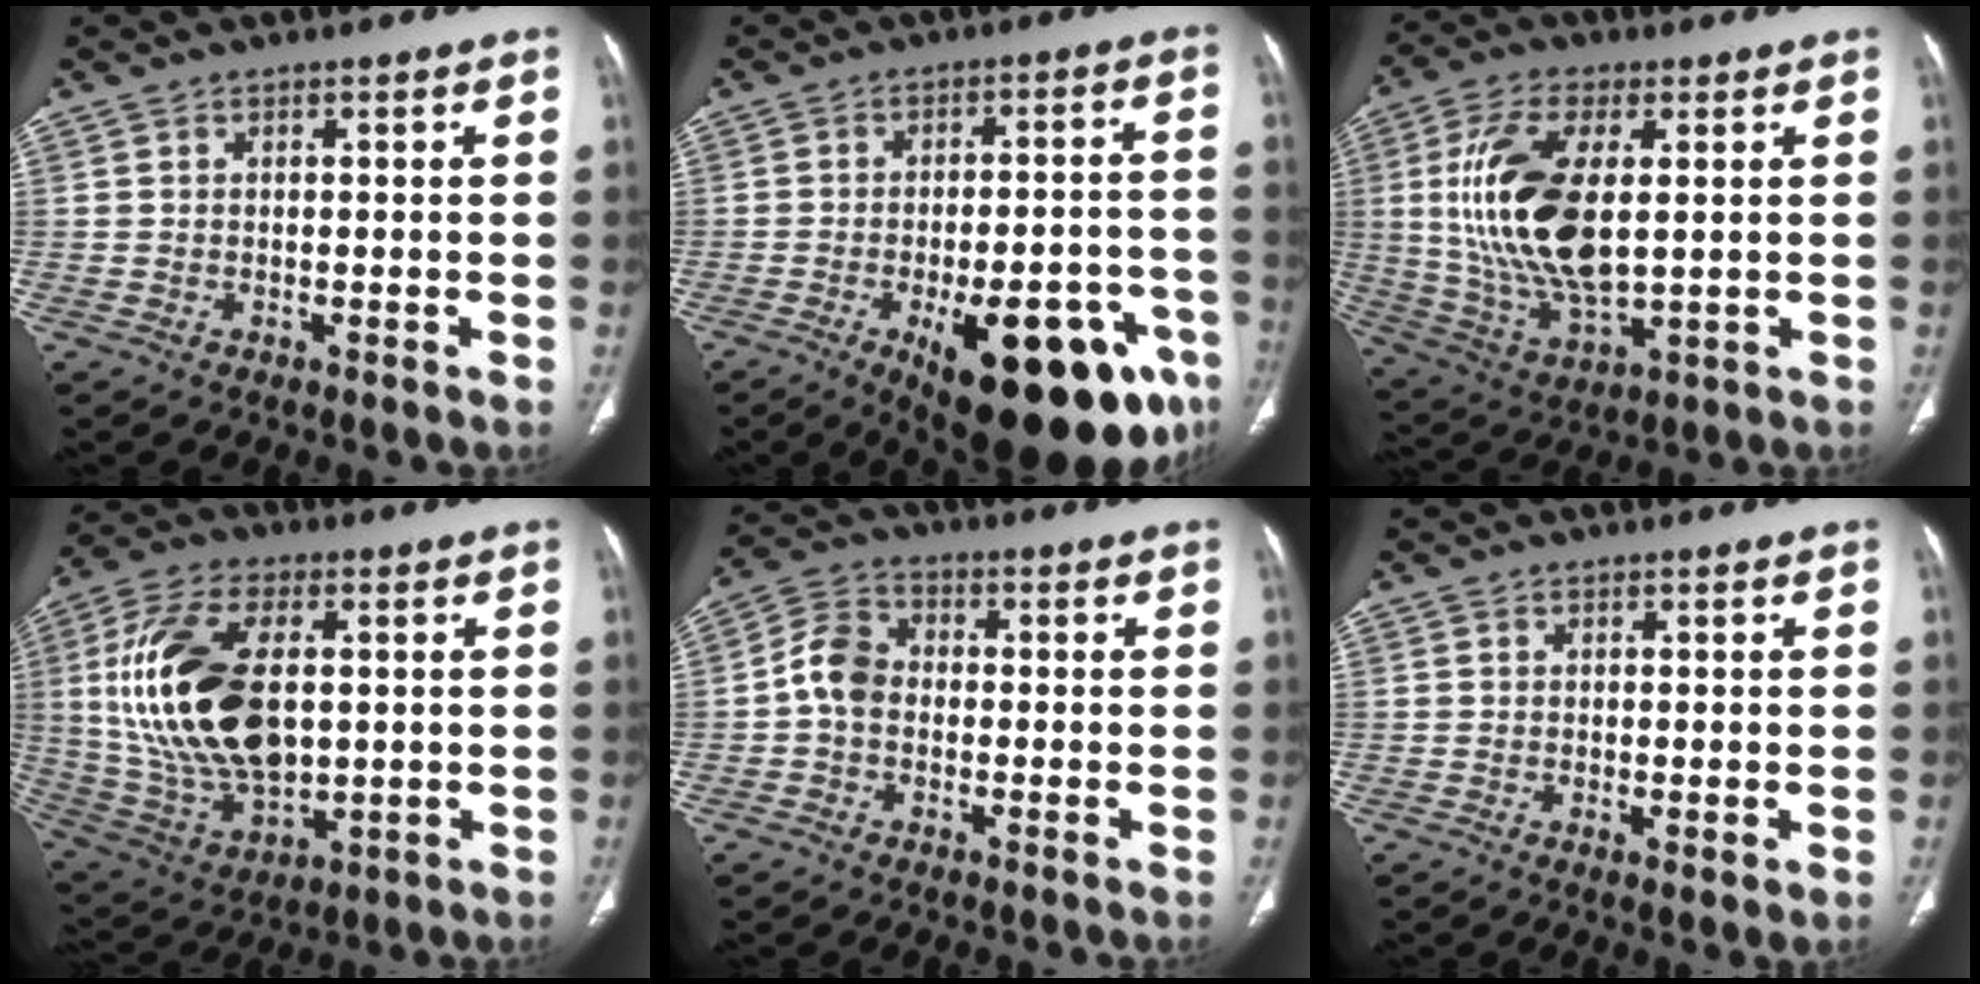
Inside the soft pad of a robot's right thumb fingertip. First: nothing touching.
{"total": 24.3, "force": [-11.1, 9.1, 19.6], "torque": [-0.197, 0.038, -0.140]}
{"total": 18.4, "force": [2.4, 8.8, 16.0], "torque": [-0.322, -0.013, 0.053]}
{"total": 22.4, "force": [2.4, 12.5, 18.4], "torque": [-0.362, -0.009, 0.055]}
{"total": 6.3, "force": [-0.9, 4.8, 4.0], "torque": [-0.066, 0.021, -0.031]}
{"total": 2.0, "force": [-0.3, 0.4, 2.0], "torque": [-0.043, -0.010, -0.006]}